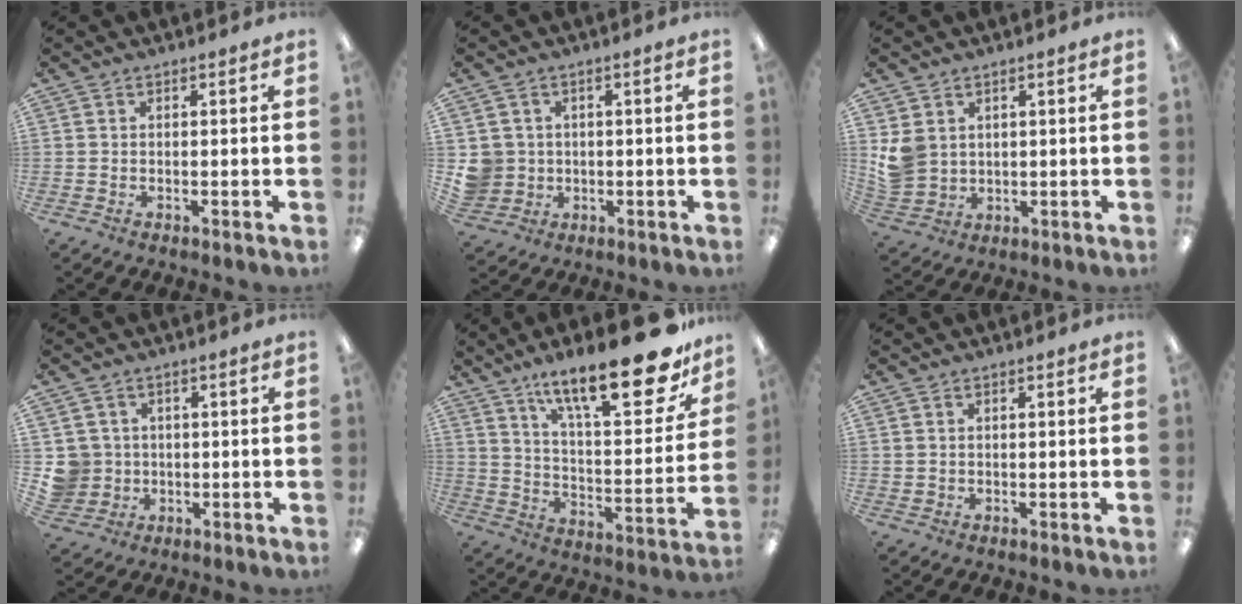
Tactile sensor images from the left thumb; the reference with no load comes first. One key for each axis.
{"total": 5.0, "fx": 0.5, "fy": 4.9, "fz": 0.7, "tx": -0.027, "ty": 0.006, "tz": 0.013}
{"total": 5.5, "fx": 2.3, "fy": 4.6, "fz": 1.7, "tx": -0.036, "ty": -0.001, "tz": 0.050}
{"total": 5.5, "fx": 0.4, "fy": 5.4, "fz": 0.6, "tx": -0.034, "ty": 0.004, "tz": 0.012}
{"total": 24.0, "fx": 16.0, "fy": 7.4, "fz": 16.4, "tx": -0.242, "ty": -0.101, "tz": 0.257}
{"total": 0.8, "fx": 0.5, "fy": 0.5, "fz": 0.2, "tx": -0.004, "ty": 0.002, "tz": 0.010}